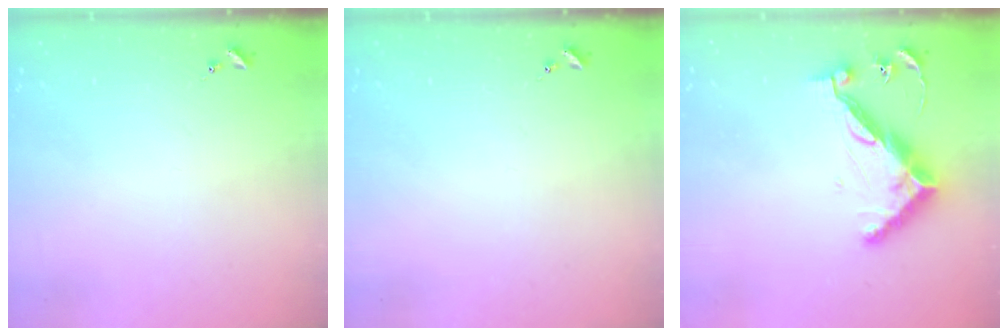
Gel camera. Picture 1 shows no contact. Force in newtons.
{"total": 0.0}
{"total": 12.7, "press": 12.7, "slide": 0.5}